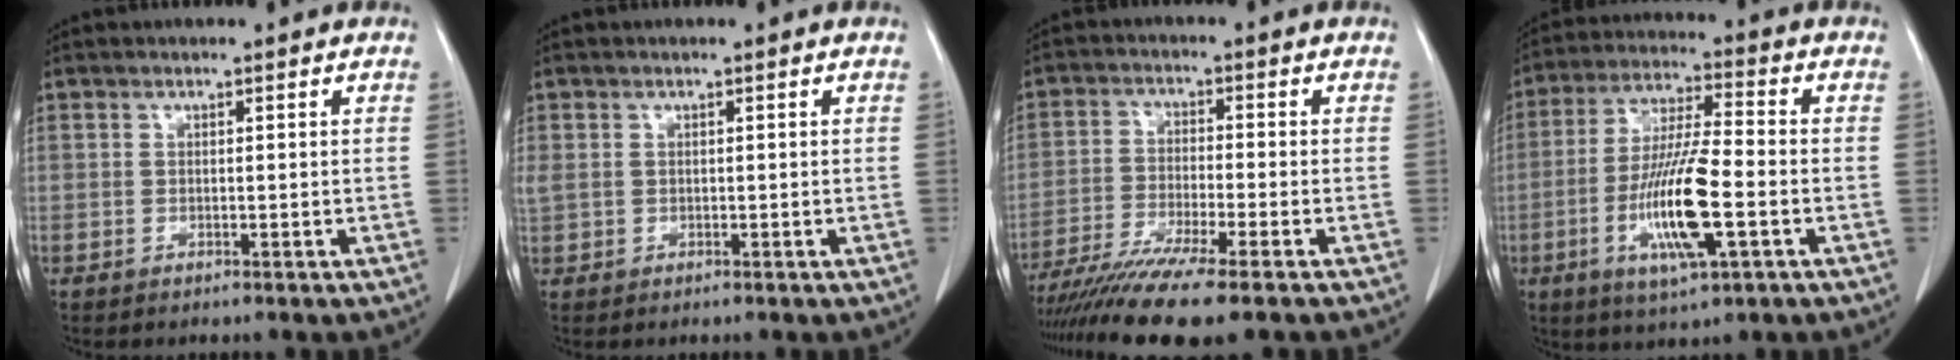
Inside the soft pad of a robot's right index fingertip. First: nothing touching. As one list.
[{"total": 1.7, "force": [0.3, 1.3, 0.9], "torque": [-0.043, 0.017, 0.012]}, {"total": 11.5, "force": [-9.1, -0.6, 7.1], "torque": [-0.115, -0.029, -0.149]}, {"total": 13.6, "force": [-3.9, 1.7, 12.9], "torque": [-0.255, -0.013, -0.072]}]